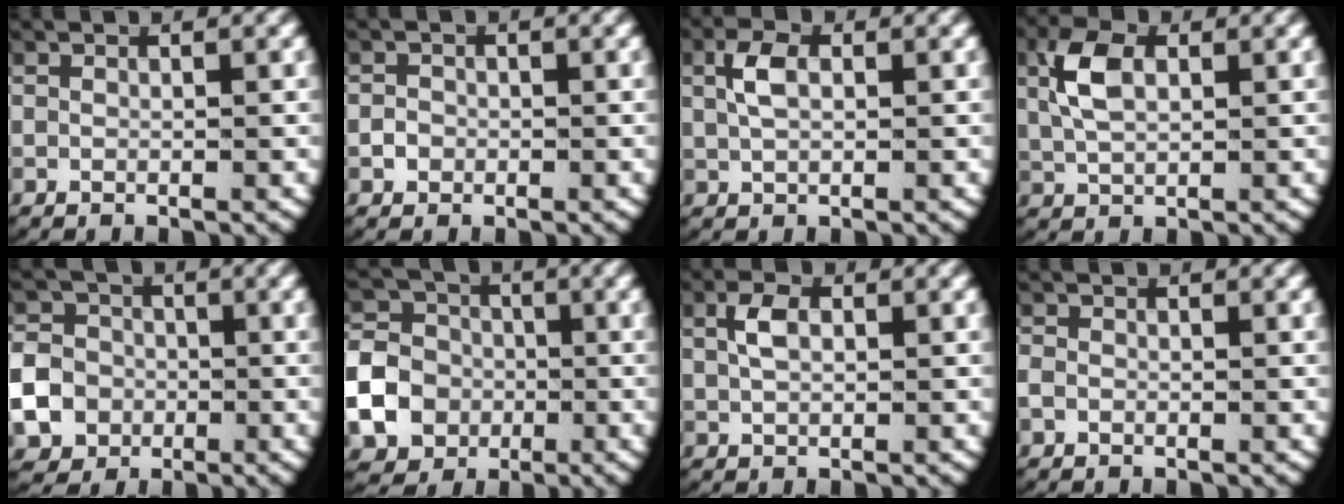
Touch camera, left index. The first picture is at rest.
{"total": 0.9, "force": [-0.4, 0.7, 0.1], "torque": [-0.009, -0.006, -0.005]}
{"total": 2.5, "force": [0.7, 1.3, 2.1], "torque": [-0.053, -0.001, 0.015]}
{"total": 3.8, "force": [1.2, 2.0, 3.0], "torque": [-0.073, 0.001, 0.026]}
{"total": 10.4, "force": [-2.2, 9.5, 3.5], "torque": [-0.085, -0.034, -0.042]}
{"total": 12.0, "force": [-2.6, 11.0, 4.1], "torque": [-0.108, -0.043, -0.049]}
{"total": 2.2, "force": [0.6, 1.2, 1.7], "torque": [-0.041, -0.002, 0.015]}
{"total": 1.3, "force": [-0.4, 1.1, 0.6], "torque": [-0.024, -0.002, -0.006]}